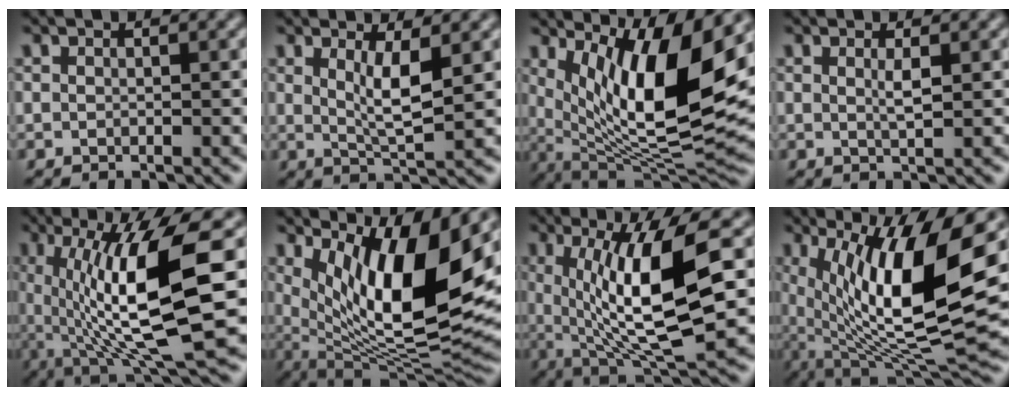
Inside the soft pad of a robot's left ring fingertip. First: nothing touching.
{"total": 3.4, "force": [0.9, 0.7, 3.2], "torque": [-0.059, -0.011, 0.019]}
{"total": 12.1, "force": [3.7, 3.5, 11.0], "torque": [-0.181, -0.013, 0.073]}
{"total": 1.1, "force": [0.4, 0.1, 1.1], "torque": [-0.021, -0.001, 0.004]}
{"total": 11.3, "force": [0.9, 2.7, 11.0], "torque": [-0.172, -0.008, 0.022]}
{"total": 12.5, "force": [4.2, 3.8, 11.2], "torque": [-0.187, -0.014, 0.084]}
{"total": 10.3, "force": [1.5, 2.5, 9.9], "torque": [-0.159, -0.011, 0.036]}
{"total": 12.9, "force": [2.8, 3.7, 12.0], "torque": [-0.214, -0.014, 0.057]}